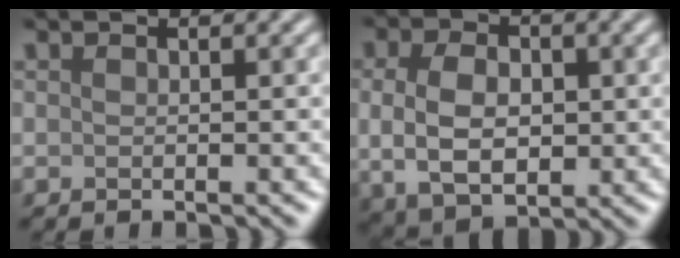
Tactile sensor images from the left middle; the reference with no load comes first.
{"total": 6.5, "force": [0.0, 4.4, 4.8], "torque": [-0.090, -0.005, 0.004]}